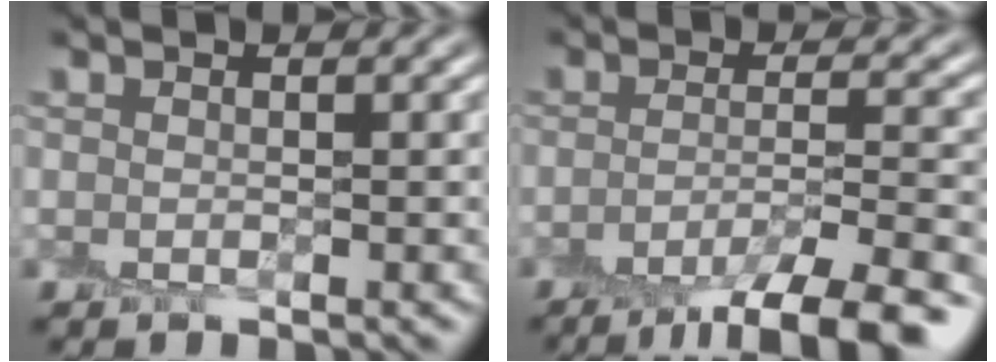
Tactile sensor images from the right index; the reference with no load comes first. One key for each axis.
{"total": 7.8, "fx": -5.3, "fy": 1.5, "fz": 5.6, "tx": -0.074, "ty": -0.001, "tz": -0.081}